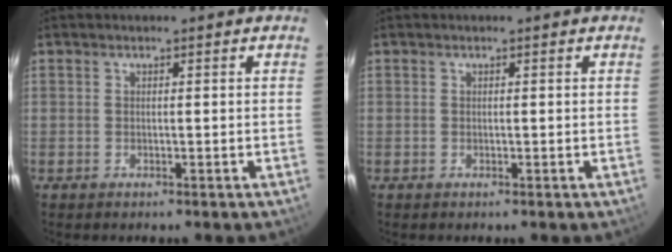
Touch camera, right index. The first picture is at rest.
{"total": 0.0}